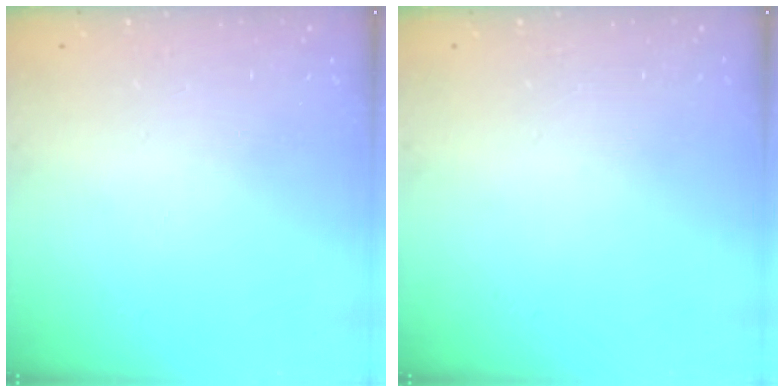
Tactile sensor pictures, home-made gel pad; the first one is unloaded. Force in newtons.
{"total": 0.0}